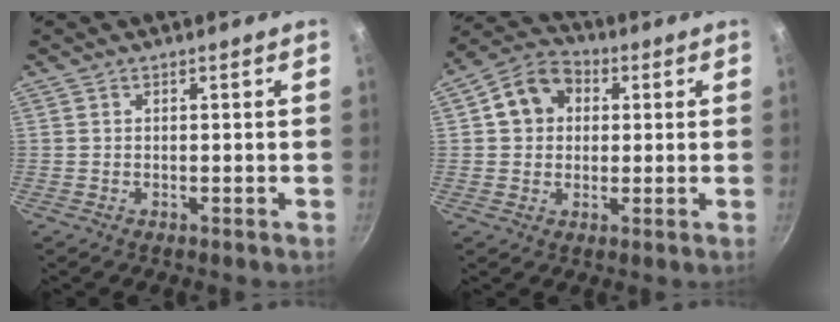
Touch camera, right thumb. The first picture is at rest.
{"total": 9.6, "force": [1.9, 7.9, 5.1], "torque": [-0.055, 0.017, 0.013]}